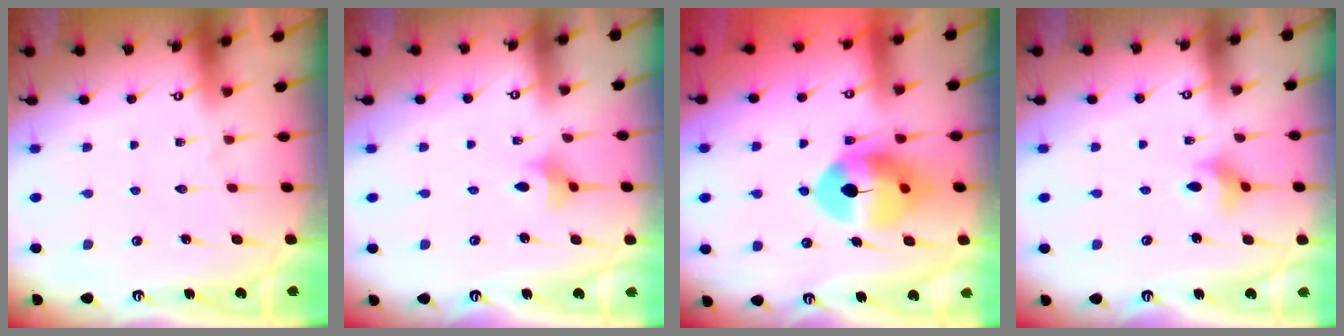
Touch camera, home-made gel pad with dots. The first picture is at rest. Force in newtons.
{"total": 2.6, "press": 2.6, "slide": 0.4}
{"total": 11.3, "press": 11.1, "slide": 2.0}
{"total": 4.5, "press": 4.5, "slide": 0.6}